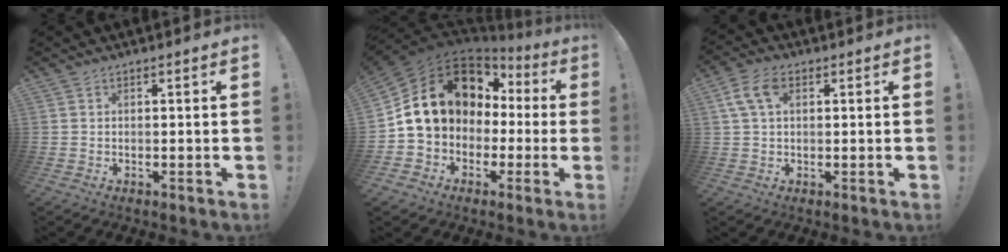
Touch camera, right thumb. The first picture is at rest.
{"total": 17.7, "force": [4.4, 13.6, 10.4], "torque": [-0.176, -0.012, 0.098]}
{"total": 7.5, "force": [2.3, 4.6, 5.5], "torque": [-0.109, 0.010, 0.047]}